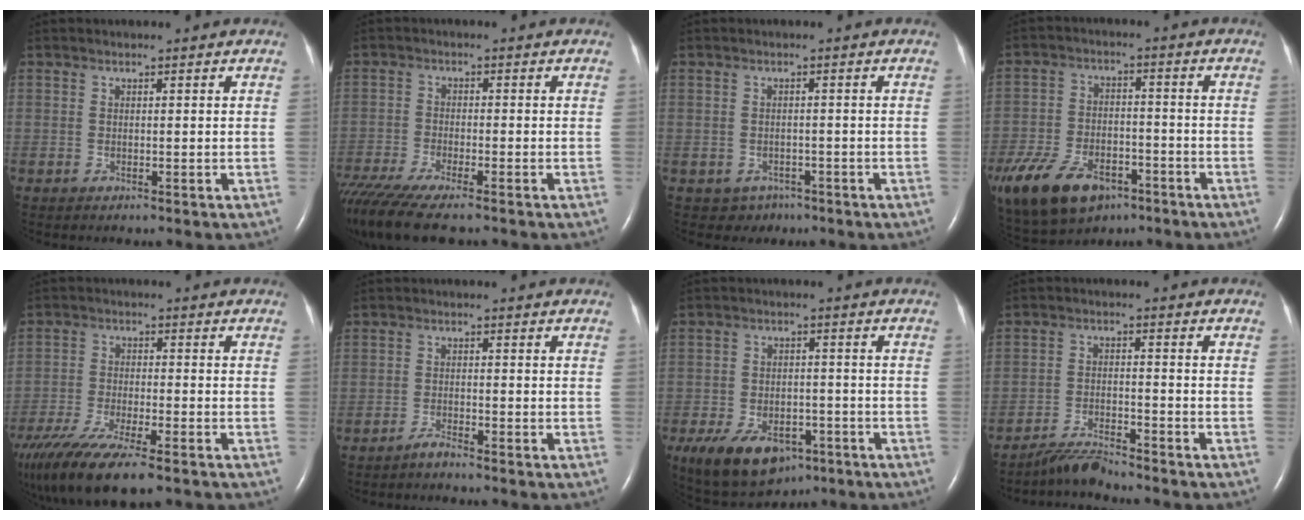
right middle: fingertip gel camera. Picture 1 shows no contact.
{"total": 11.1, "force": [-9.1, 1.2, 6.3], "torque": [-0.106, -0.026, -0.154]}
{"total": 2.5, "force": [-1.5, 2.0, 0.0], "torque": [-0.003, 0.009, -0.017]}
{"total": 18.1, "force": [-10.5, 10.3, 10.4], "torque": [-0.271, -0.018, -0.178]}
{"total": 16.2, "force": [-11.9, 3.1, 10.5], "torque": [-0.220, -0.037, -0.203]}
{"total": 1.6, "force": [-1.5, -0.2, 0.4], "torque": [-0.015, -0.003, -0.030]}
{"total": 11.2, "force": [-6.5, 6.5, 6.4], "torque": [-0.115, 0.000, -0.096]}
{"total": 4.5, "force": [-4.4, -0.3, 0.8], "torque": [-0.022, -0.020, -0.080]}